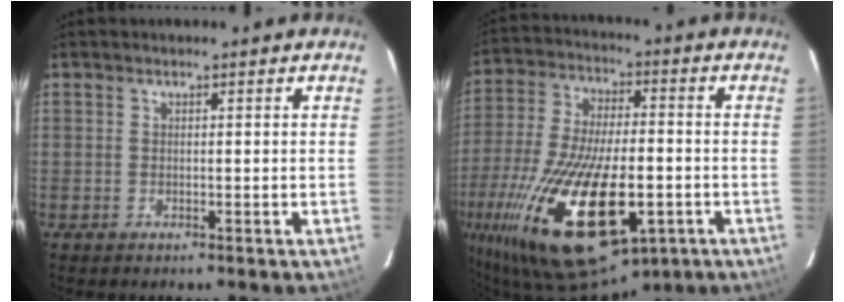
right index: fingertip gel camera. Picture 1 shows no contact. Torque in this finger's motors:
{"motor_torque": [2.14, 0.00, 1.05, 0.21]}